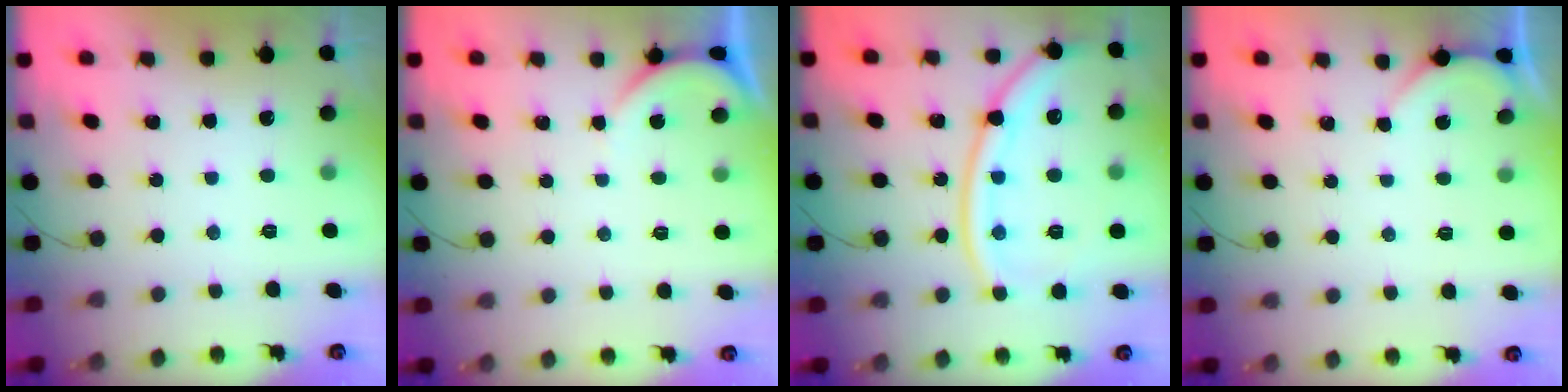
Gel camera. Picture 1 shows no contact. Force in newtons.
{"total": 2.8, "press": 2.8, "slide": 0.5}
{"total": 16.5, "press": 16.5, "slide": 1.5}
{"total": 1.6, "press": 1.6, "slide": 0.3}